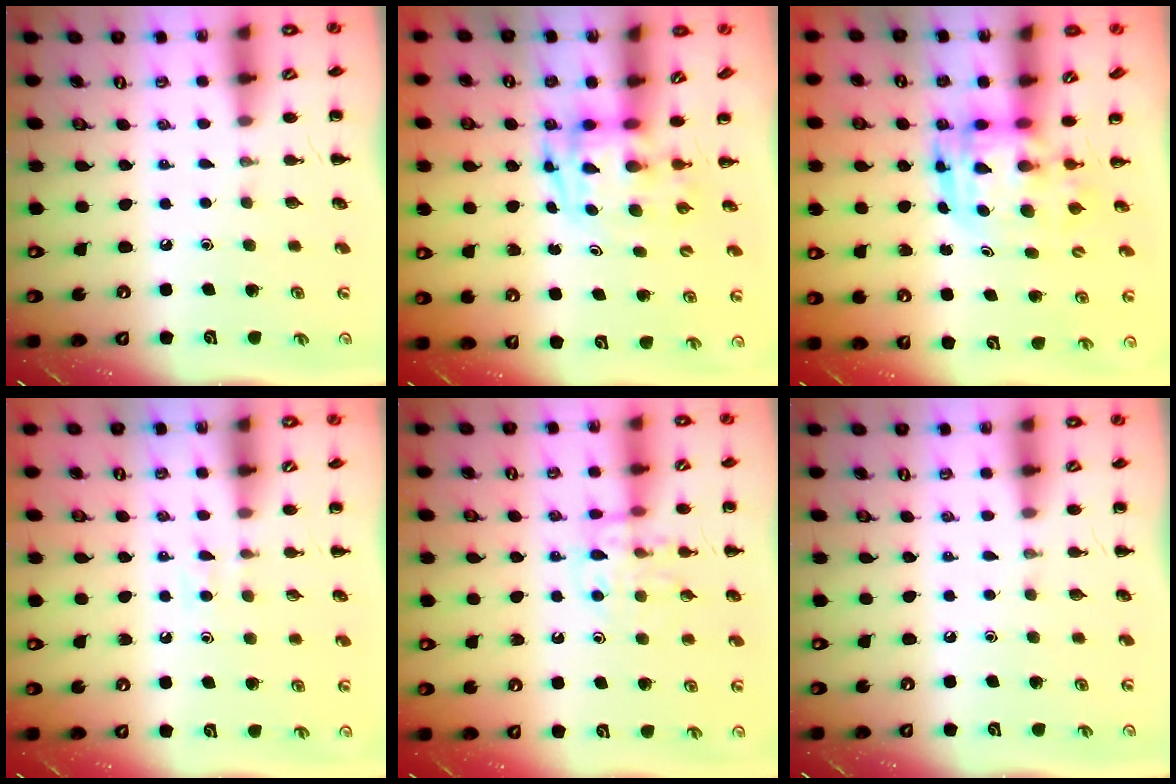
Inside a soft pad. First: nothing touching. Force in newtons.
{"total": 3.3, "press": 3.2, "slide": 0.6}
{"total": 3.5, "press": 3.4, "slide": 0.7}
{"total": 4.1, "press": 3.9, "slide": 1.5}
{"total": 11.5, "press": 11.4, "slide": 1.2}
{"total": 0.0}